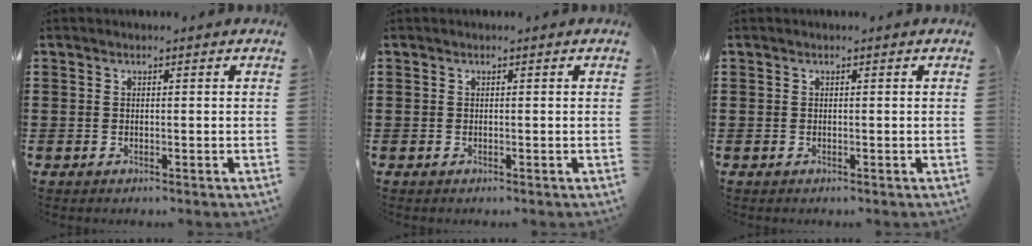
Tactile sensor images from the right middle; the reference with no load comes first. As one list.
[{"total": 0.0}, {"total": 0.0}]